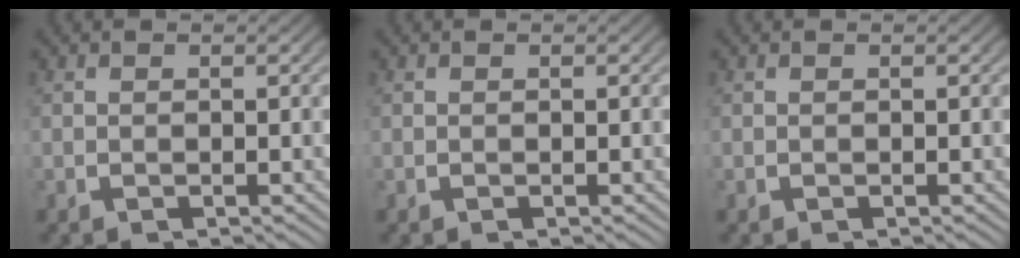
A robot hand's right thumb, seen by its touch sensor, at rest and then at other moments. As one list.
[{"total": 0.0}, {"total": 0.0}]